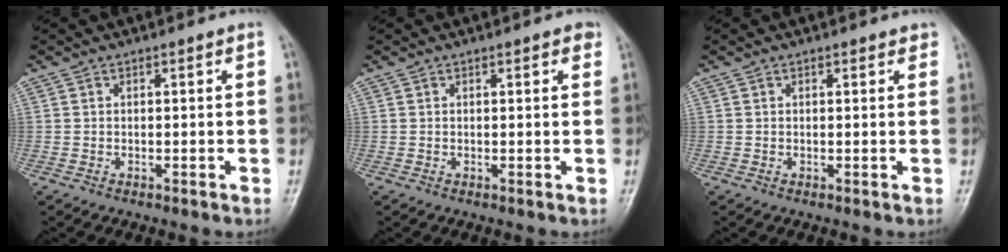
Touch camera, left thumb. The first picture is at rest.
{"total": 1.8, "force": [1.0, 0.7, 1.3], "torque": [-0.011, -0.001, 0.009]}
{"total": 1.1, "force": [0.8, 0.5, 0.6], "torque": [-0.001, -0.003, 0.006]}